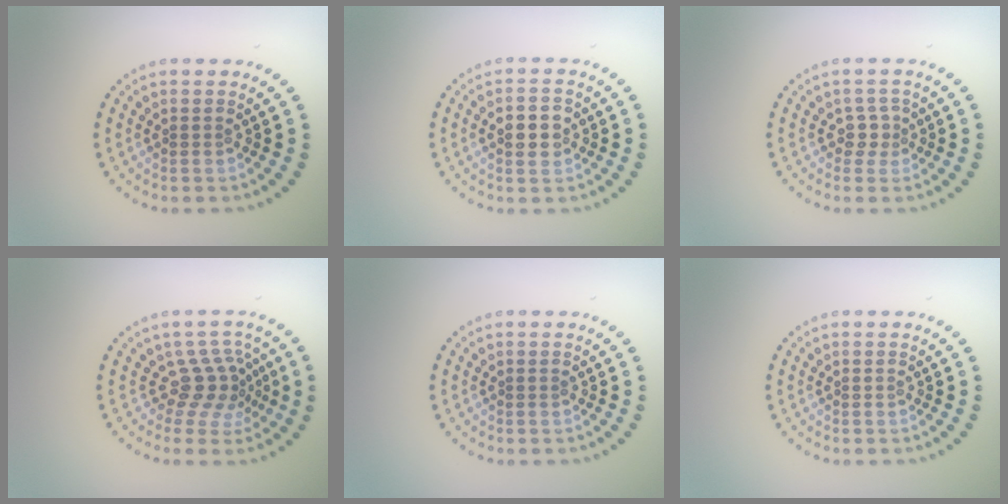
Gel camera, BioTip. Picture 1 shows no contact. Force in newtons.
{"total": 3.0, "press": 3.0, "slide": 0.1}
{"total": 1.6, "press": 1.1, "slide": 1.1}
{"total": 3.2, "press": 2.2, "slide": 2.4}
{"total": 0.0}
{"total": 0.0}